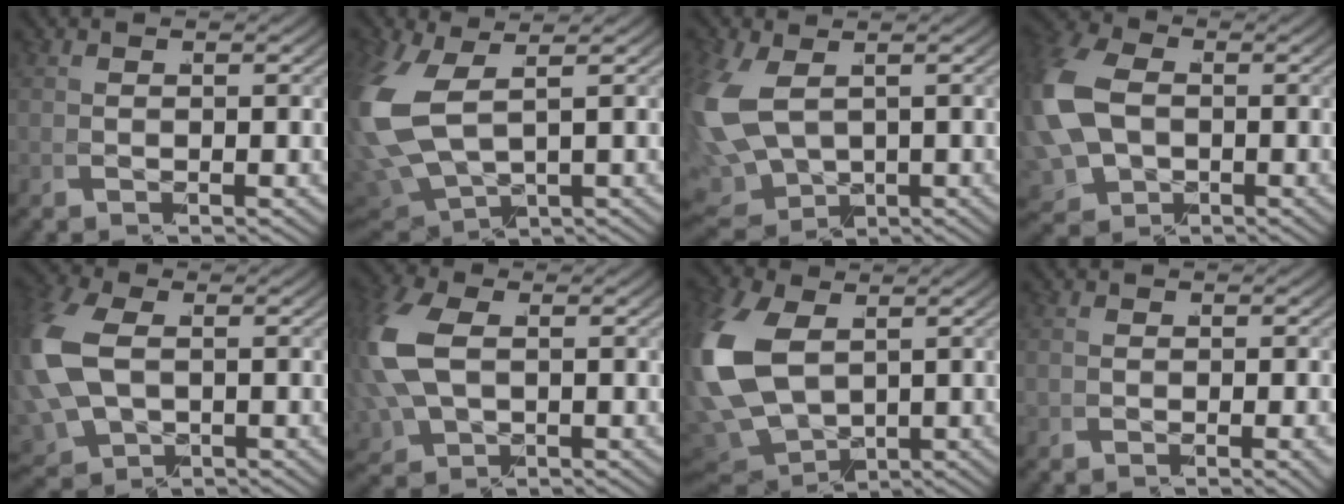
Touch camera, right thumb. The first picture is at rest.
{"total": 9.4, "force": [0.7, 6.3, 7.0], "torque": [-0.209, -0.045, 0.051]}
{"total": 9.2, "force": [-0.7, 7.1, 5.8], "torque": [-0.170, -0.054, 0.024]}
{"total": 9.3, "force": [-0.3, 7.3, 5.7], "torque": [-0.160, -0.046, 0.022]}
{"total": 8.3, "force": [-0.3, 6.4, 5.3], "torque": [-0.157, -0.049, 0.028]}
{"total": 6.8, "force": [0.4, 5.0, 4.6], "torque": [-0.141, -0.034, 0.037]}
{"total": 11.4, "force": [0.7, 8.6, 7.5], "torque": [-0.211, -0.046, 0.042]}
{"total": 1.1, "force": [-0.4, 0.7, 0.7], "torque": [-0.011, -0.003, -0.008]}